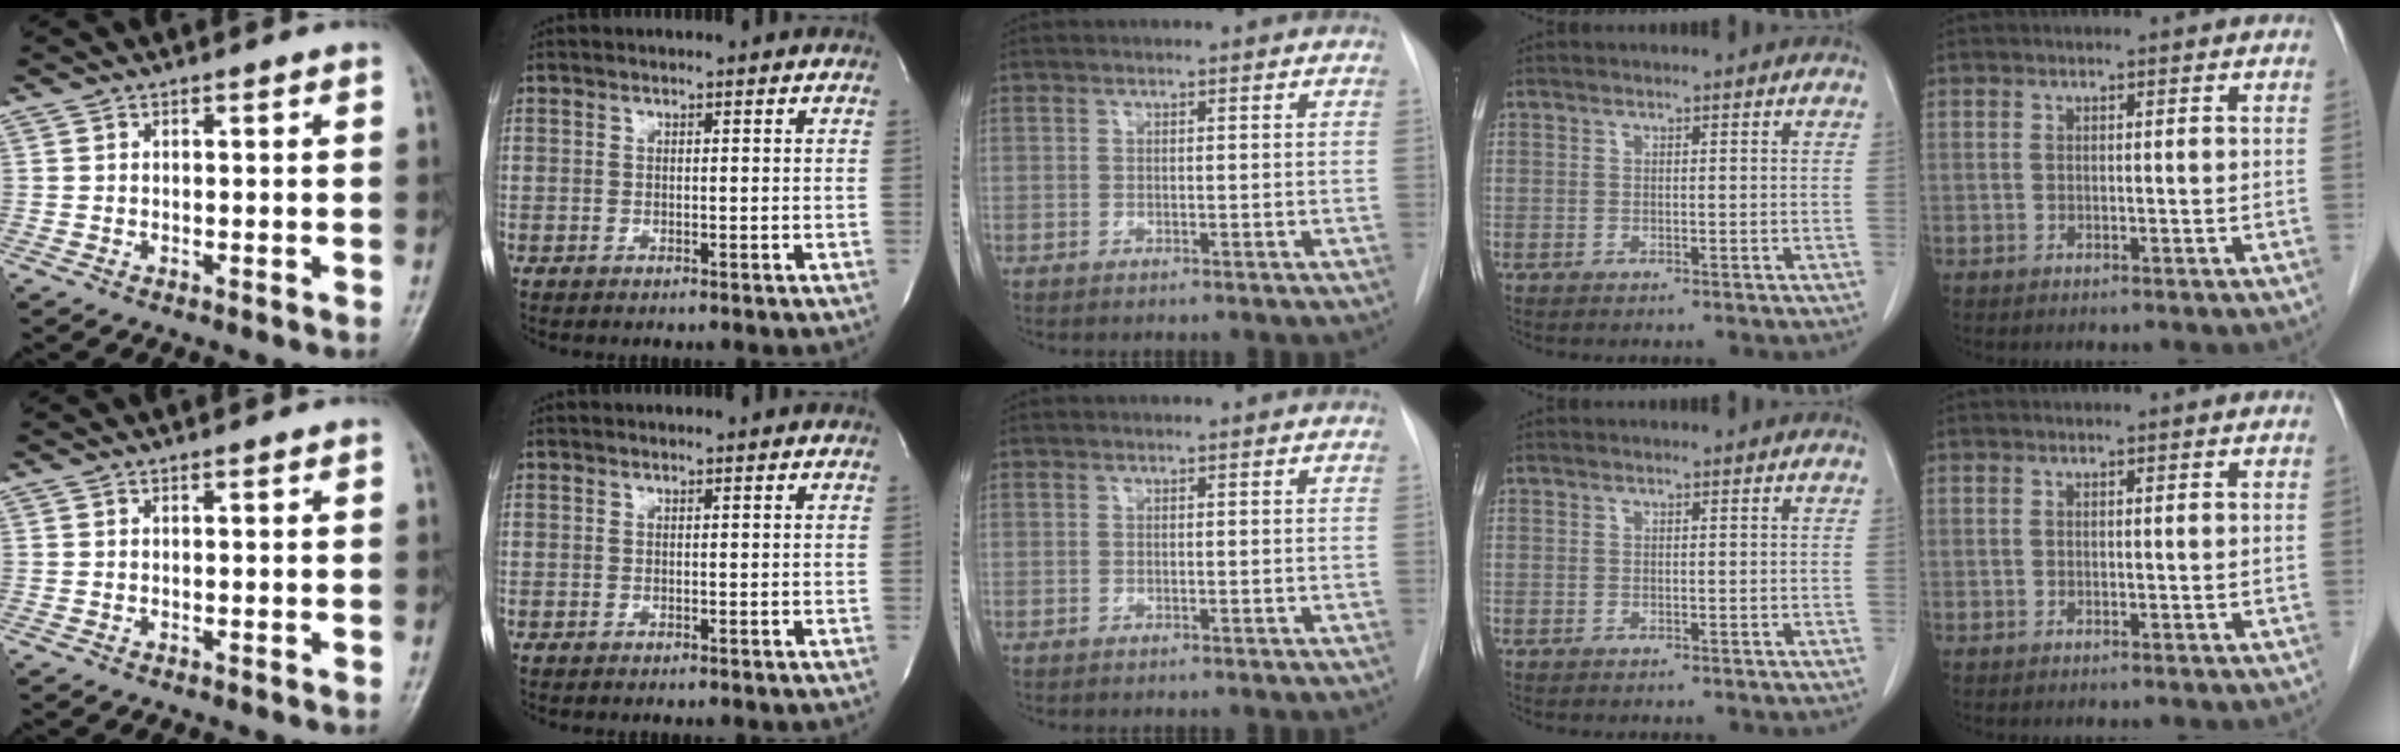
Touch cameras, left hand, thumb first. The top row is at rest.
{}